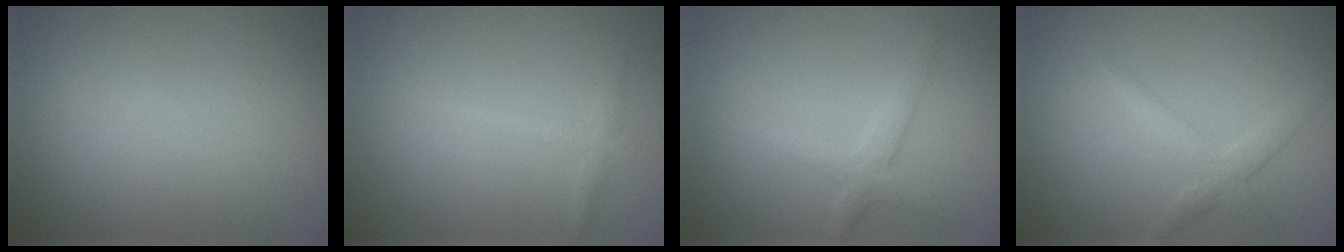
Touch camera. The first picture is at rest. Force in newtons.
{"total": 1.3, "press": 1.3, "slide": 0.0}
{"total": 2.2, "press": 2.2, "slide": 0.1}
{"total": 2.1, "press": 2.1, "slide": 0.1}